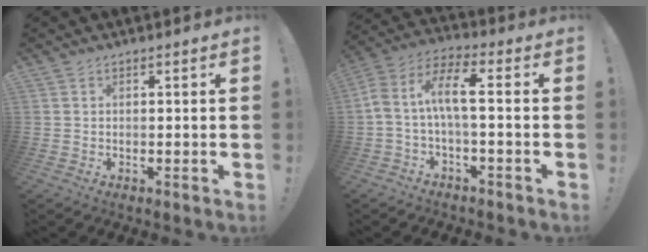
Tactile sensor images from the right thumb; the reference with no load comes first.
{"total": 10.4, "force": [0.4, 3.3, 9.8], "torque": [-0.201, 0.003, 0.001]}